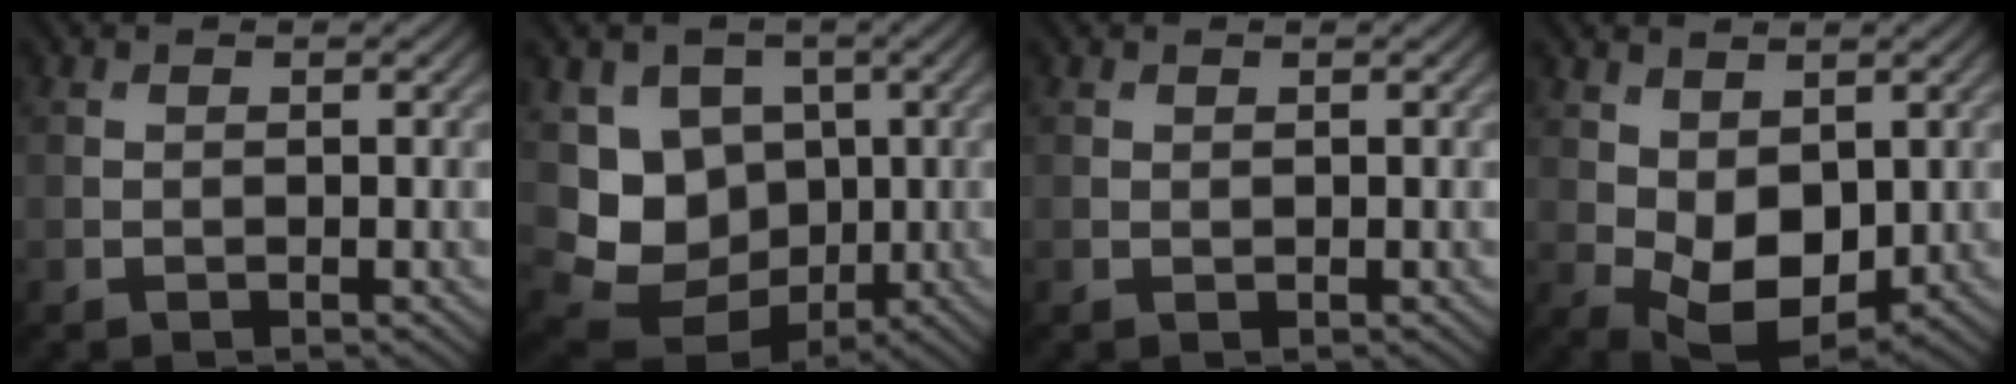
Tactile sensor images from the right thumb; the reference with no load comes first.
{"total": 8.8, "force": [0.1, 7.7, 4.4], "torque": [-0.105, -0.030, -0.003]}
{"total": 0.0}
{"total": 7.0, "force": [0.4, 4.4, 5.5], "torque": [-0.116, -0.013, 0.014]}